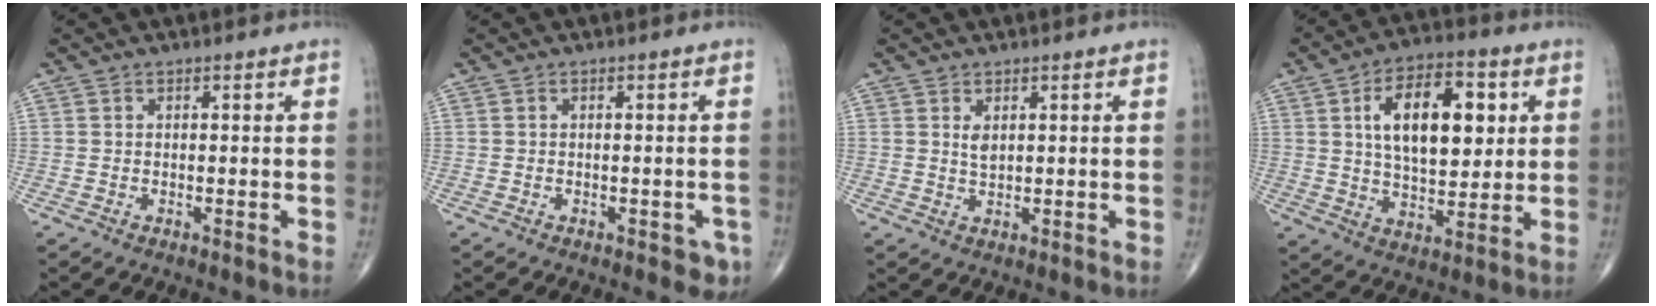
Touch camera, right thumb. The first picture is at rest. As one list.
[{"total": 3.0, "force": [-1.4, 1.7, 2.0], "torque": [-0.007, 0.002, -0.015]}, {"total": 2.0, "force": [0.8, 1.0, 1.5], "torque": [-0.024, -0.007, 0.019]}, {"total": 16.8, "force": [4.3, 8.8, 13.7], "torque": [-0.190, -0.006, 0.072]}]